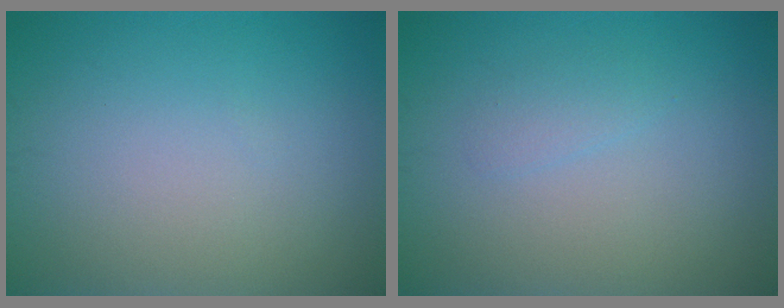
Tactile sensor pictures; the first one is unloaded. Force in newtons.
{"total": 1.0, "press": 1.0, "slide": 0.1}